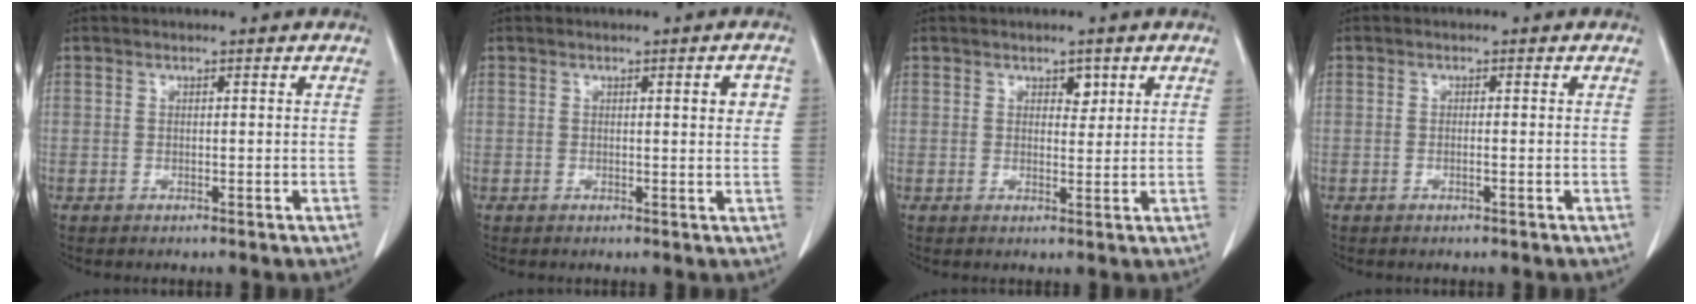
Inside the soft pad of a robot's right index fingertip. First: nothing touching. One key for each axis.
{"total": 2.7, "fx": 0.8, "fy": 0.6, "fz": 2.5, "tx": -0.027, "ty": 0.001, "tz": 0.009}
{"total": 1.9, "fx": 1.1, "fy": 1.2, "fz": 1.1, "tx": -0.012, "ty": -0.001, "tz": 0.017}
{"total": 0.5, "fx": -0.1, "fy": -0.1, "fz": 0.5, "tx": -0.008, "ty": 0.001, "tz": 0.000}